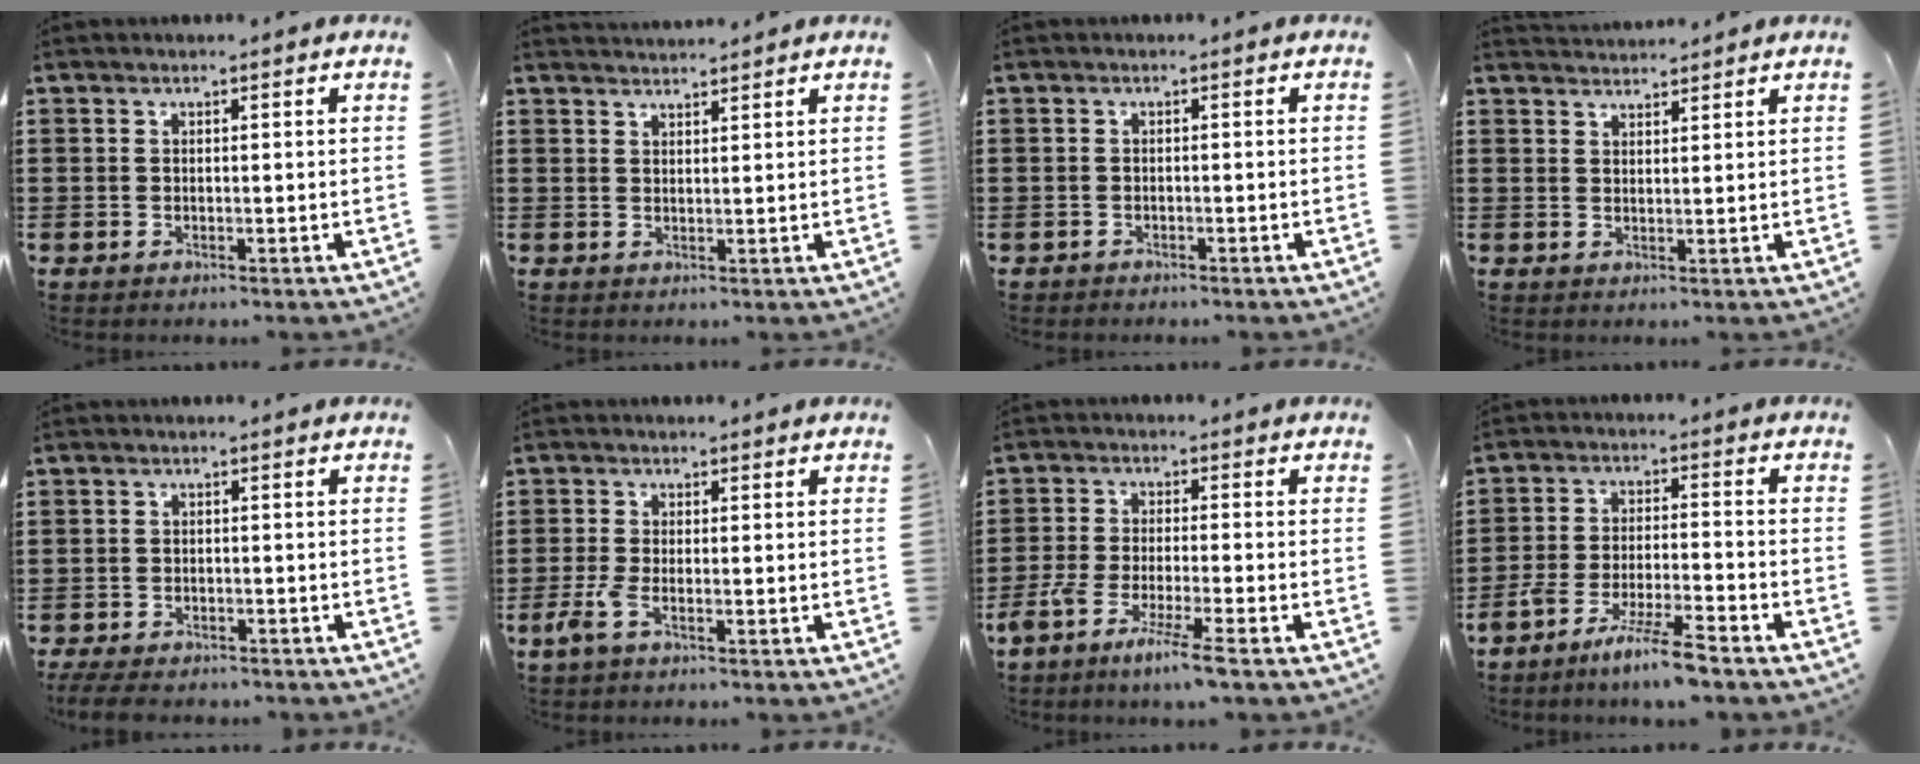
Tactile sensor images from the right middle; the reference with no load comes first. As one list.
[{"total": 1.7, "force": [1.7, 0.1, 0.0], "torque": [-0.005, 0.003, 0.033]}, {"total": 0.9, "force": [-0.9, 0.1, 0.0], "torque": [-0.002, -0.001, -0.019]}, {"total": 2.1, "force": [2.1, 0.2, -0.2], "torque": [-0.002, 0.002, 0.041]}, {"total": 2.9, "force": [-2.9, 0.4, 0.4], "torque": [-0.018, -0.005, -0.062]}, {"total": 2.9, "force": [-1.5, 0.7, 2.4], "torque": [-0.064, -0.009, -0.031]}, {"total": 6.2, "force": [-4.8, -0.3, 3.9], "torque": [-0.083, -0.019, -0.090]}, {"total": 7.6, "force": [-6.4, 0.0, 4.1], "torque": [-0.084, -0.010, -0.122]}]